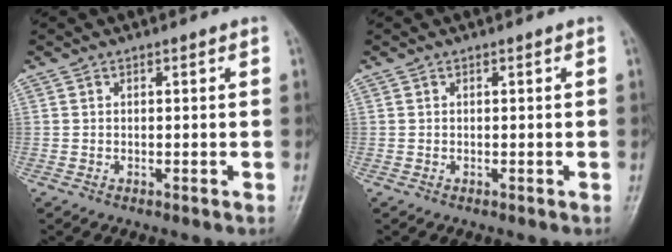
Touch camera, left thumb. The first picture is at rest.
{"total": 0.0}